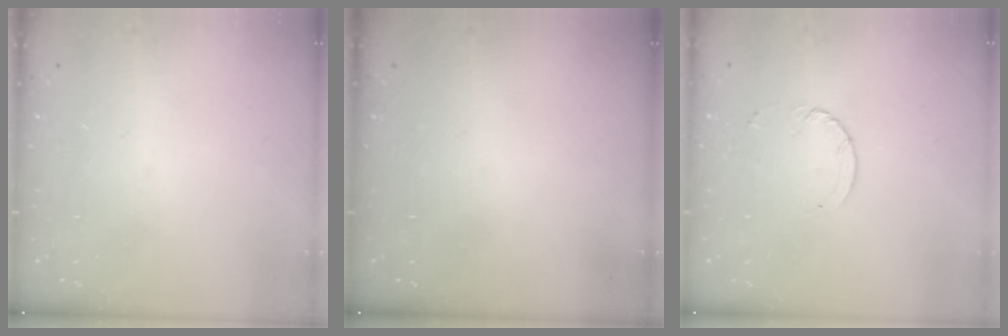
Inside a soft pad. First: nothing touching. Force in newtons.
{"total": 0.0}
{"total": 3.8, "press": 3.8, "slide": 0.3}